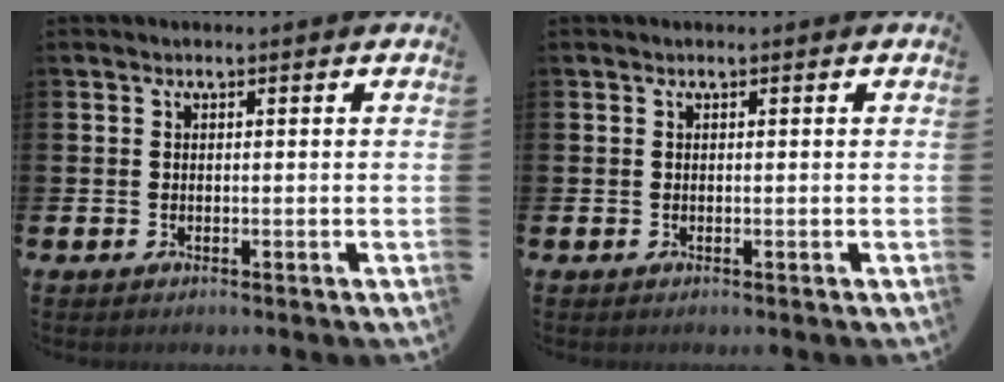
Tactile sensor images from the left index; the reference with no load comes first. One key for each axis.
{"total": 0.0}